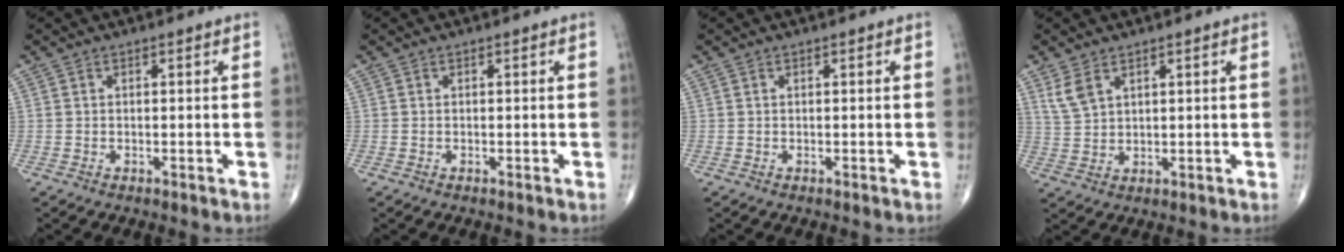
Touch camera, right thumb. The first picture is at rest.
{"total": 0.0}
{"total": 0.0}
{"total": 4.1, "force": [2.5, 2.2, 2.5], "torque": [-0.049, -0.006, 0.060]}